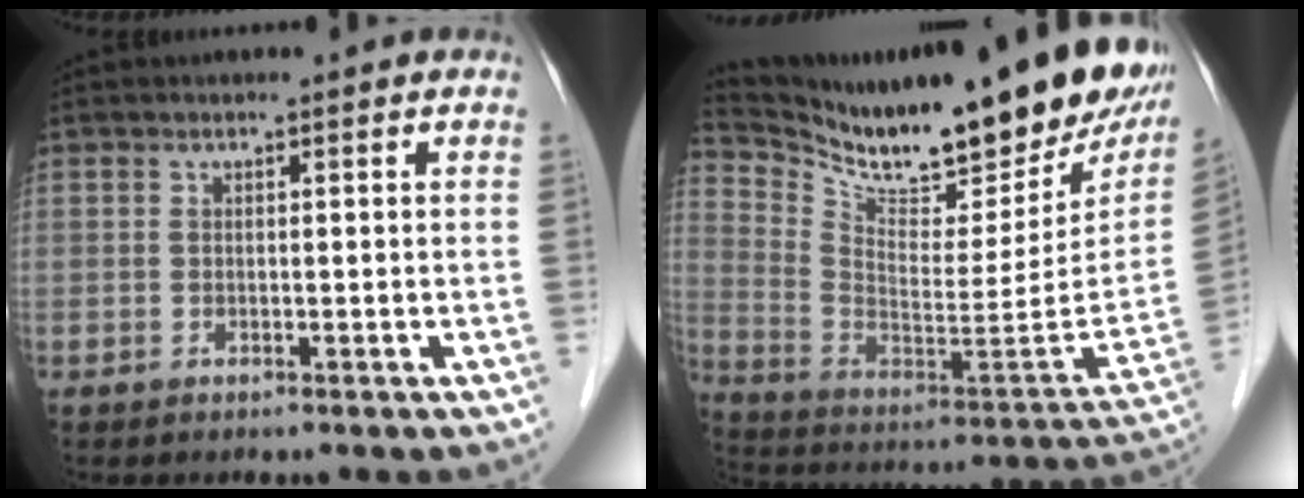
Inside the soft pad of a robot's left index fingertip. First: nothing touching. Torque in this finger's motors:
{"motor_torque": [-0.37, -0.82, 0.22, 0.05]}